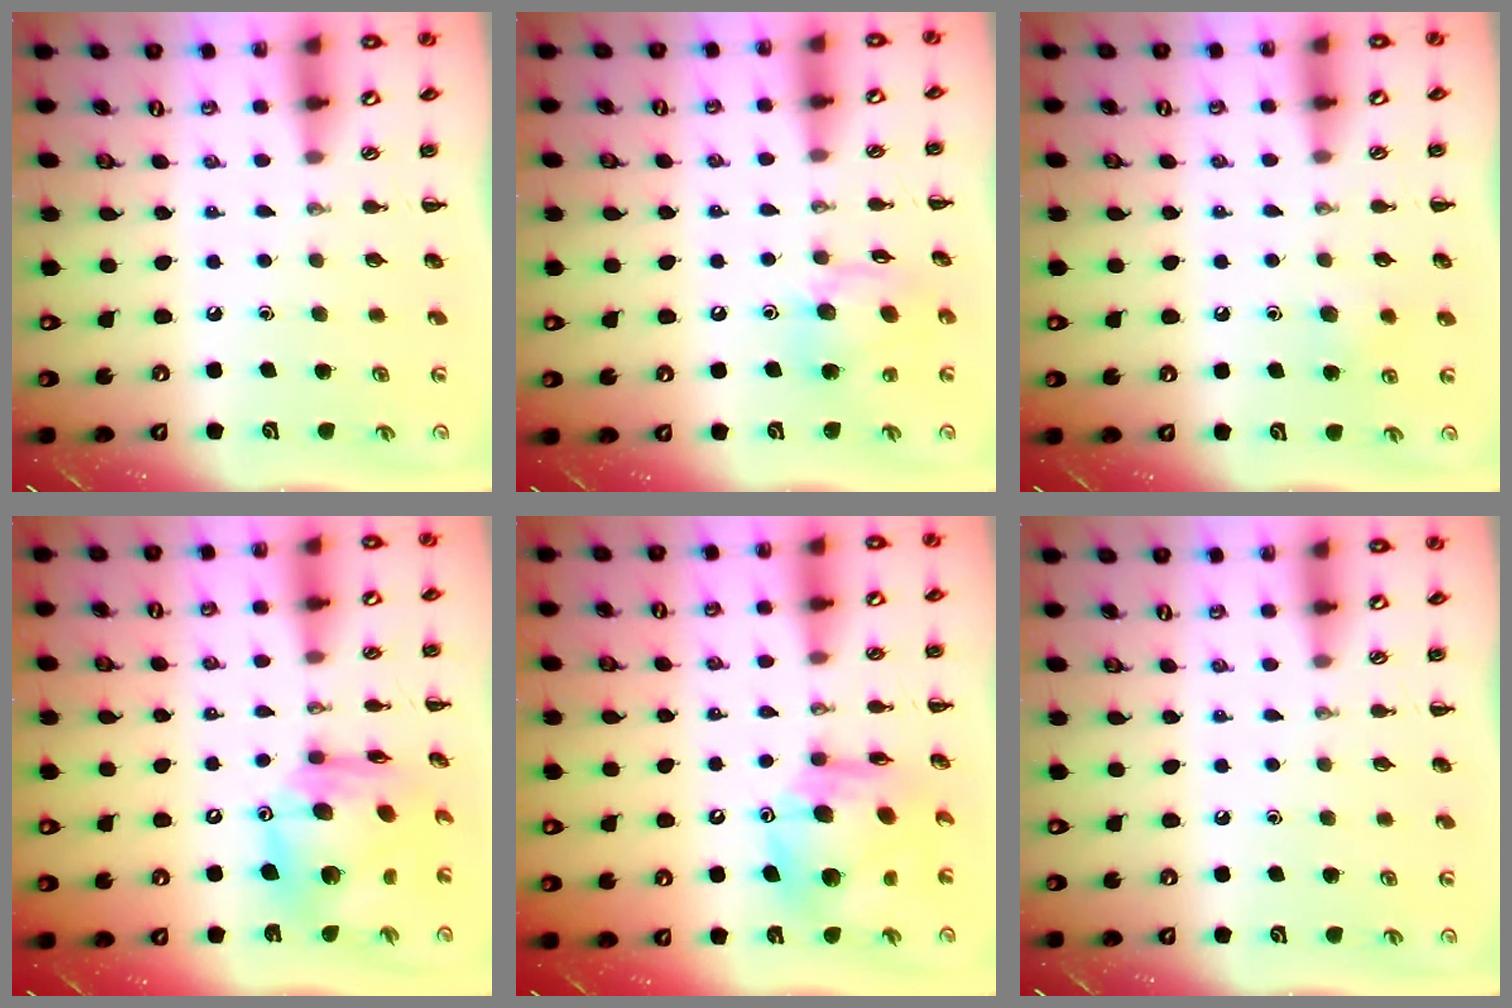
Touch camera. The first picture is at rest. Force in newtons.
{"total": 12.9, "press": 12.6, "slide": 2.9}
{"total": 4.9, "press": 4.6, "slide": 1.5}
{"total": 14.5, "press": 13.7, "slide": 4.8}
{"total": 11.6, "press": 11.1, "slide": 3.3}
{"total": 0.0}